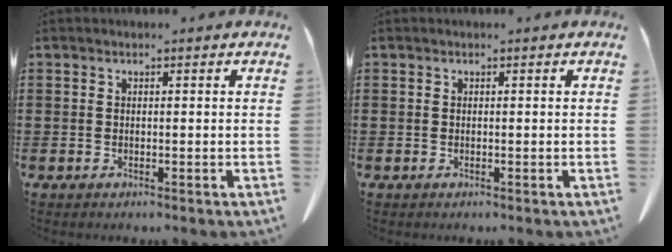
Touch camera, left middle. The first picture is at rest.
{"total": 0.0}